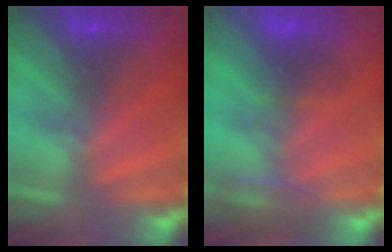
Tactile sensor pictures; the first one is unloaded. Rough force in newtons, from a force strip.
{"total": 3.4}